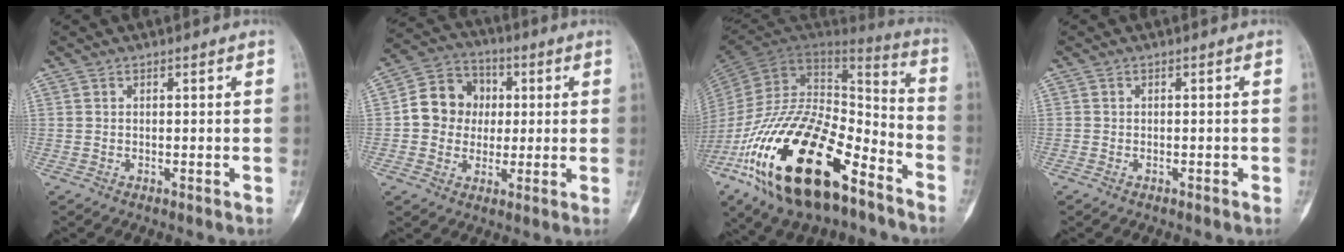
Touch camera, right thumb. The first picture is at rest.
{"total": 10.7, "force": [0.6, 9.6, 4.6], "torque": [-0.040, 0.020, -0.001]}
{"total": 32.1, "force": [-16.7, 14.4, 23.3], "torque": [-0.450, 0.042, -0.288]}
{"total": 0.6, "force": [-0.4, 0.3, 0.2], "torque": [-0.003, 0.002, -0.007]}